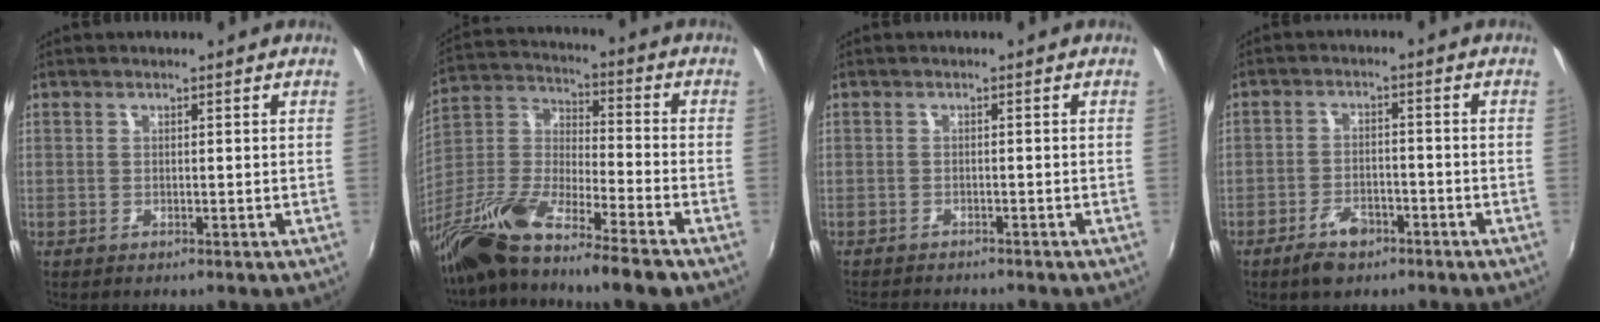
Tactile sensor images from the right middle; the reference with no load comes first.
{"total": 18.1, "force": [-13.0, 2.4, 12.4], "torque": [-0.232, -0.034, -0.246]}
{"total": 5.1, "force": [-4.8, 0.9, 1.5], "torque": [-0.043, -0.018, -0.076]}
{"total": 5.8, "force": [-4.0, 2.9, 3.1], "torque": [-0.074, 0.001, -0.065]}